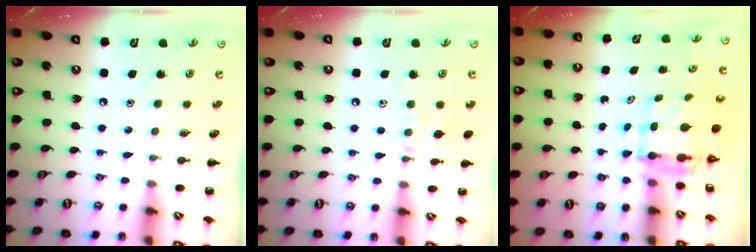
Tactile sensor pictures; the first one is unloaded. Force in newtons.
{"total": 7.6, "press": 7.3, "slide": 2.2}
{"total": 5.6, "press": 5.5, "slide": 0.7}